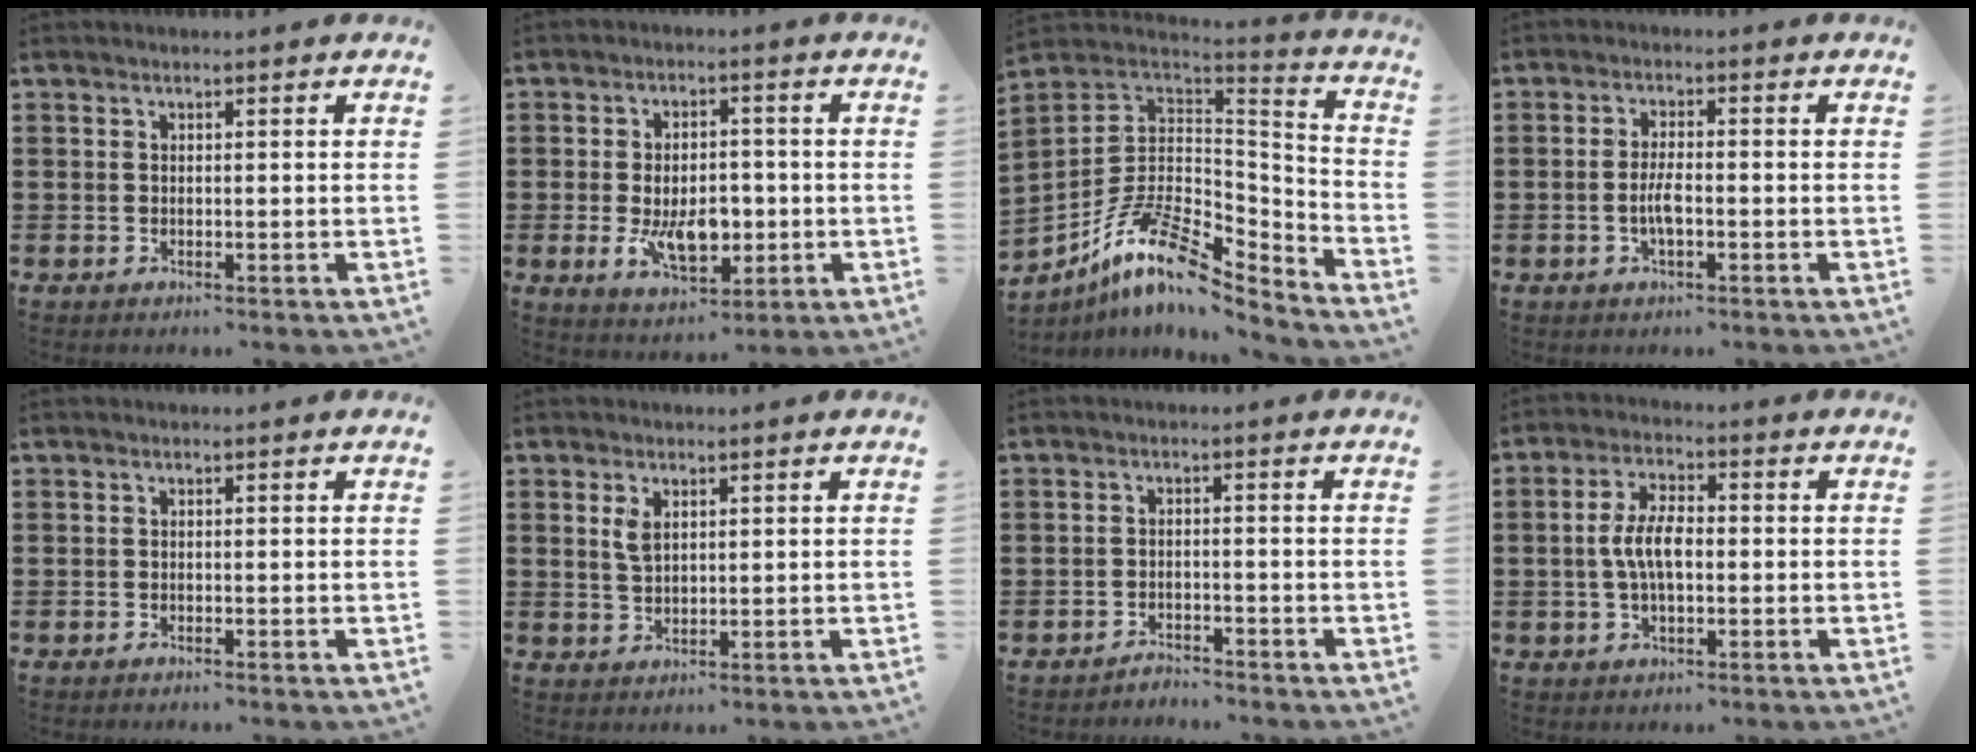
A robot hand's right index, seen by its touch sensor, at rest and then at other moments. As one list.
[{"total": 8.3, "force": [-1.5, 4.9, 6.5], "torque": [-0.106, -0.003, -0.032]}, {"total": 13.3, "force": [-7.6, 5.6, 9.4], "torque": [-0.191, 0.012, -0.140]}, {"total": 3.5, "force": [-0.9, 1.0, 3.3], "torque": [-0.072, -0.003, -0.022]}, {"total": 0.0}, {"total": 2.8, "force": [1.2, 1.4, 2.0], "torque": [-0.045, 0.004, 0.022]}, {"total": 1.9, "force": [-1.9, 0.0, -0.1], "torque": [-0.004, 0.003, -0.041]}, {"total": 6.3, "force": [-0.3, 2.8, 5.6], "torque": [-0.123, 0.001, -0.013]}]